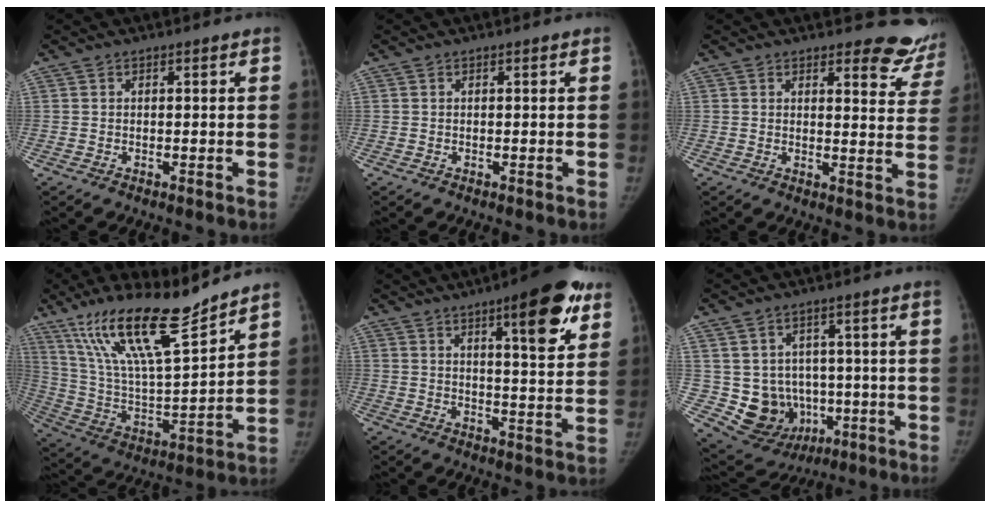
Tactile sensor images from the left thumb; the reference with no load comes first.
{"total": 0.0}
{"total": 9.4, "force": [8.8, 2.9, 1.6], "torque": [0.024, -0.080, 0.075]}
{"total": 20.5, "force": [15.2, 3.8, 13.3], "torque": [-0.216, -0.074, 0.286]}
{"total": 14.4, "force": [7.8, 3.6, 11.6], "torque": [-0.132, -0.031, 0.103]}
{"total": 12.3, "force": [-1.6, 10.9, 5.6], "torque": [-0.061, 0.011, 0.003]}